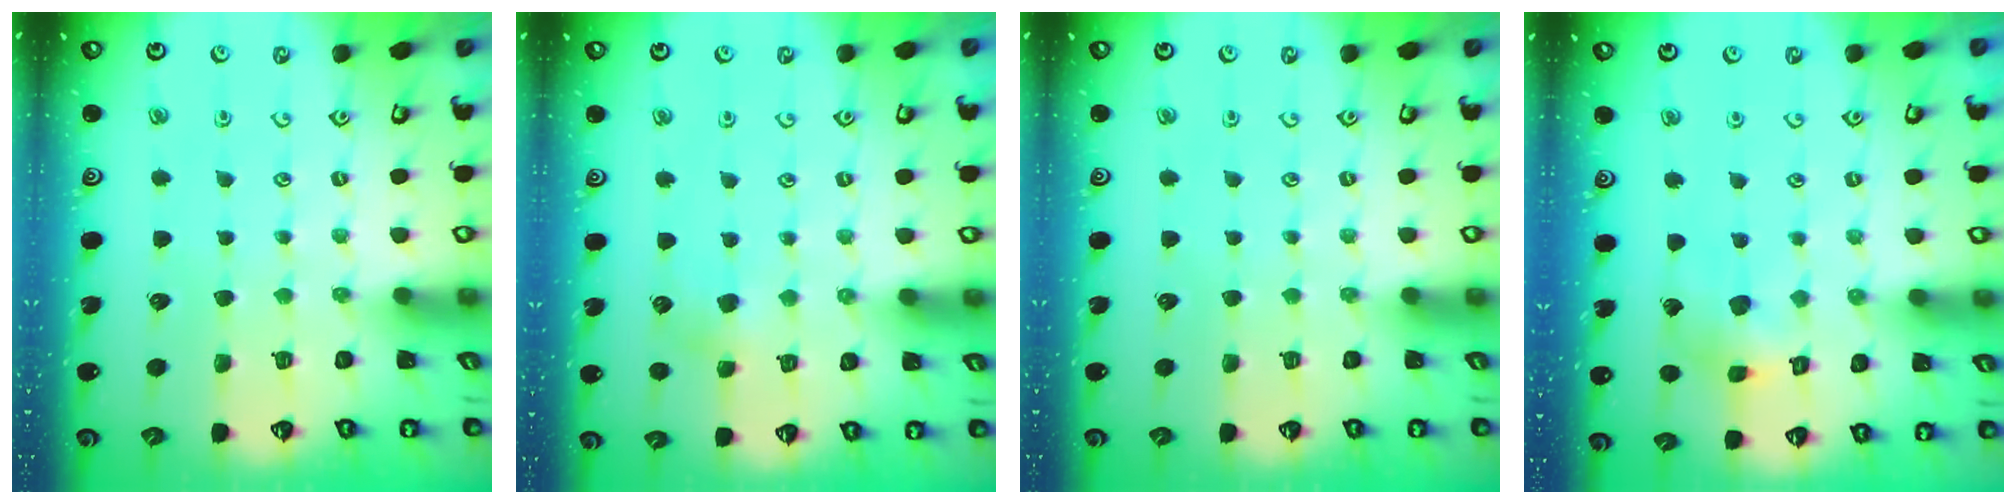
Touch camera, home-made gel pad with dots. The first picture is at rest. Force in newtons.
{"total": 4.2, "press": 4.2, "slide": 0.3}
{"total": 0.0}
{"total": 9.4, "press": 9.3, "slide": 1.0}